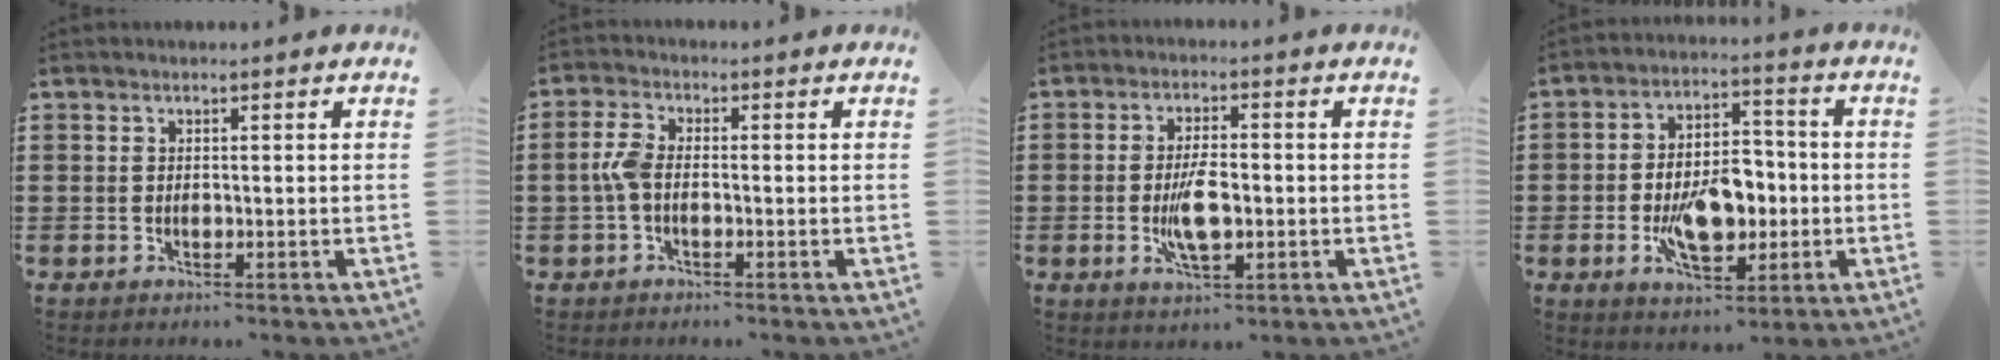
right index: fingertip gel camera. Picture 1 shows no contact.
{"total": 3.7, "force": [-0.7, 1.7, 3.1], "torque": [-0.080, -0.001, -0.020]}
{"total": 5.5, "force": [-1.0, 2.0, 5.1], "torque": [-0.101, -0.001, -0.020]}
{"total": 10.1, "force": [-2.2, 5.5, 8.2], "torque": [-0.140, -0.005, -0.043]}